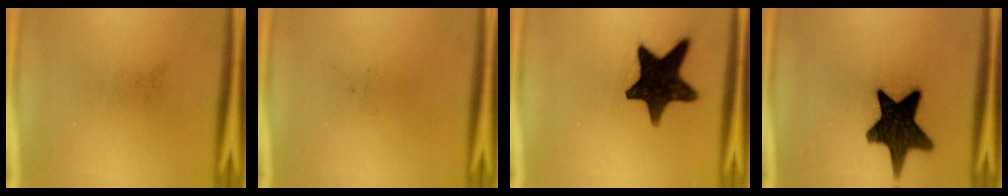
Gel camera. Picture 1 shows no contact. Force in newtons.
{"total": 0.0}
{"total": 16.4}
{"total": 16.1}